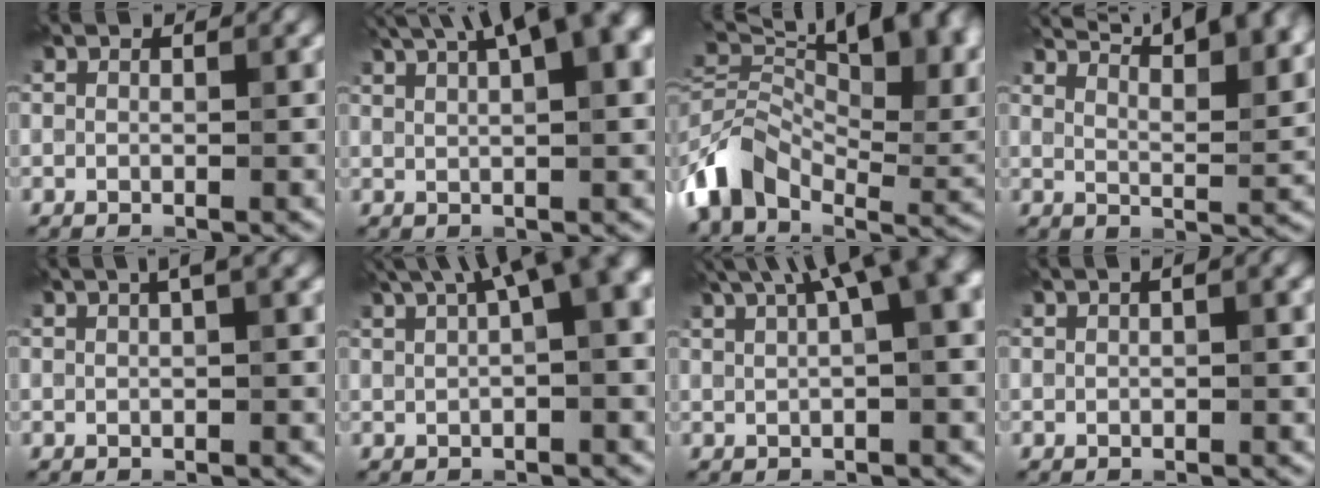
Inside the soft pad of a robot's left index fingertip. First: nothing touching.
{"total": 10.9, "force": [5.4, 3.6, 8.8], "torque": [-0.104, 0.037, 0.072]}
{"total": 13.8, "force": [0.9, 8.3, 10.9], "torque": [-0.216, 0.010, 0.026]}
{"total": 12.9, "force": [9.6, 3.9, 7.7], "torque": [-0.077, 0.039, 0.097]}
{"total": 2.2, "force": [1.1, 0.5, 1.9], "torque": [-0.024, 0.007, 0.012]}
{"total": 10.7, "force": [4.3, 3.9, 8.9], "torque": [-0.099, 0.037, 0.063]}
{"total": 11.9, "force": [5.3, 4.5, 9.7], "torque": [-0.107, 0.047, 0.067]}
{"total": 2.2, "force": [0.8, 0.8, 1.9], "torque": [-0.022, 0.007, 0.004]}